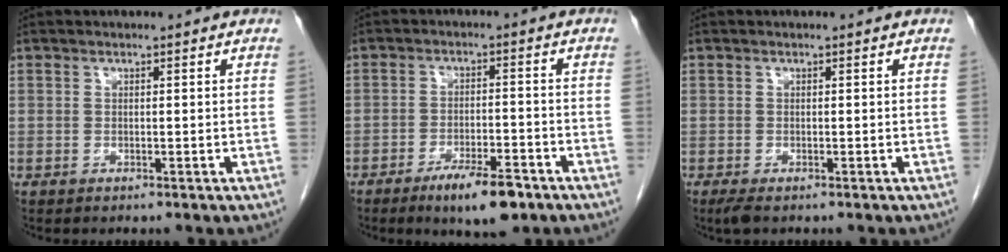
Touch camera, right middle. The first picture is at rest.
{"total": 8.5, "force": [-5.5, 3.3, 5.6], "torque": [-0.081, -0.001, -0.081]}
{"total": 1.5, "force": [-1.1, 0.3, 1.0], "torque": [-0.024, -0.006, -0.019]}